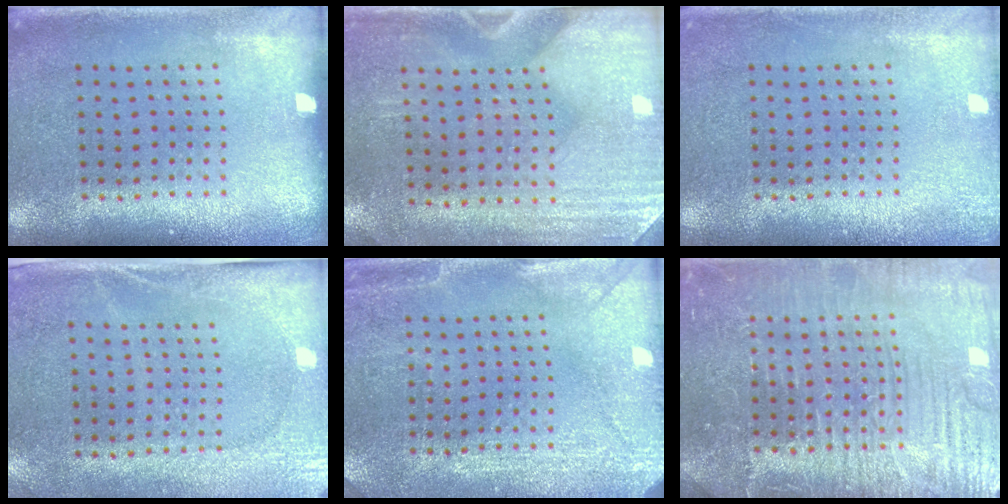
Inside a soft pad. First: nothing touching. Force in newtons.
{"total": 3.0, "press": 2.6, "slide": 1.5}
{"total": 1.4, "press": 1.4, "slide": 0.2}
{"total": 2.7, "press": 2.2, "slide": 1.5}
{"total": 2.9, "press": 2.8, "slide": 0.7}
{"total": 4.5, "press": 4.5, "slide": 0.5}